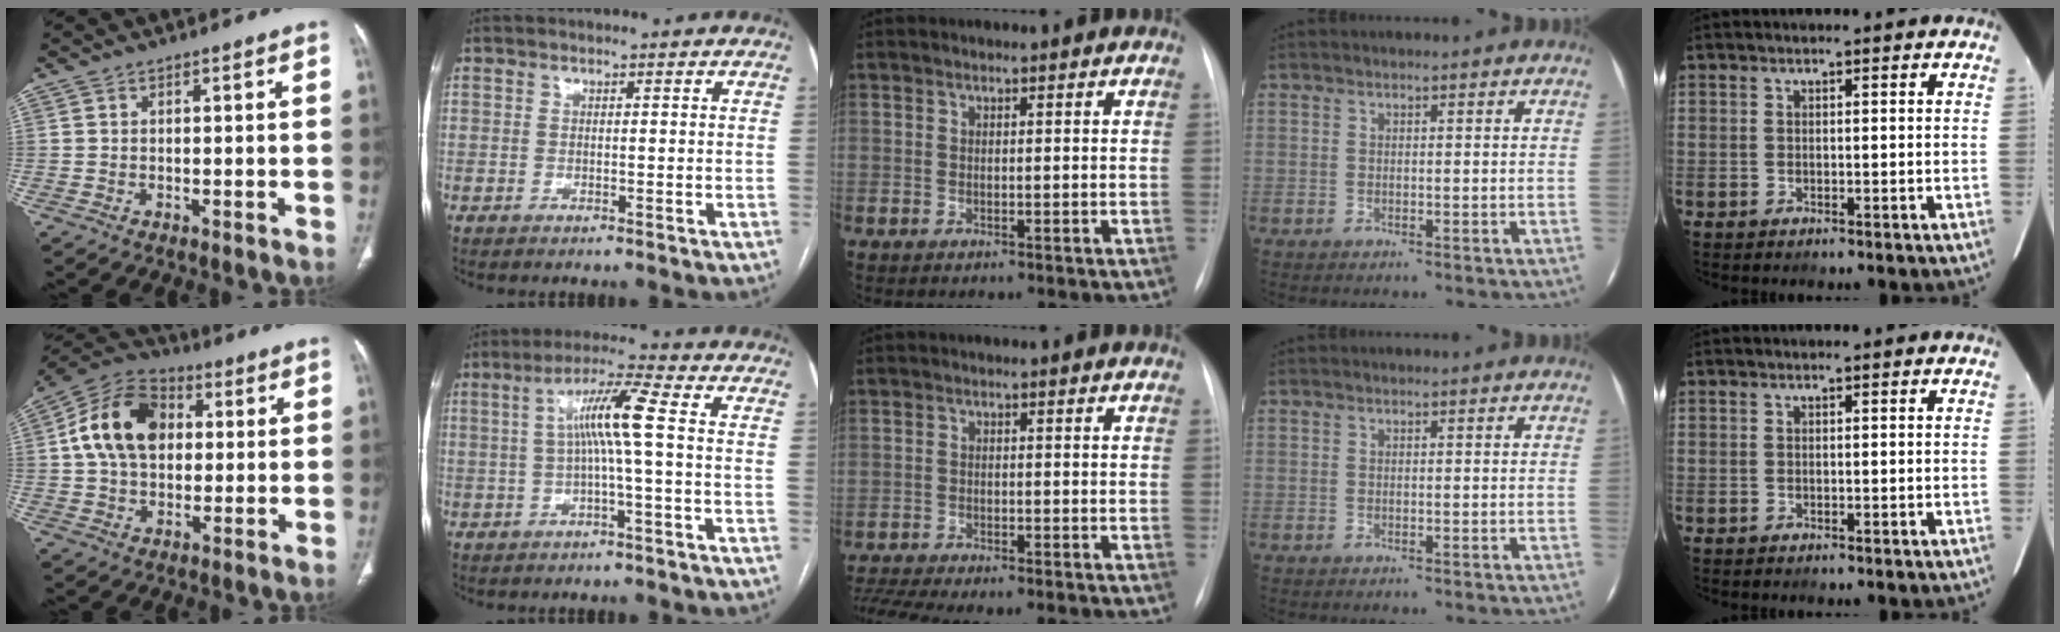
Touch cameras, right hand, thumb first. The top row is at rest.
{"thumb": {"total": 15.7, "force": [2.5, 11.0, 10.9], "torque": [-0.174, 0.020, 0.033]}, "index": {"total": 7.5, "force": [0.4, -0.5, 7.5], "torque": [-0.137, 0.018, 0.006]}, "middle": {"total": 11.6, "force": [-10.2, 1.8, 5.3], "torque": [-0.086, 0.006, -0.145]}}